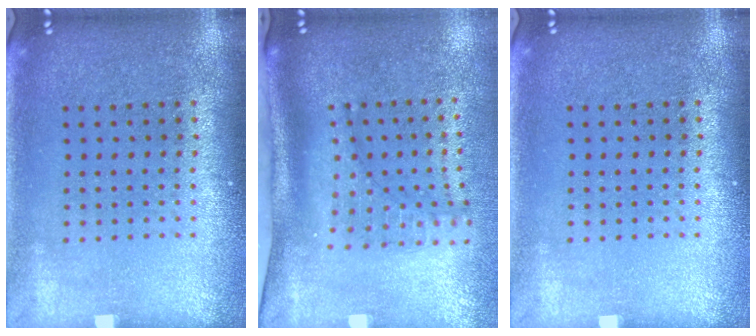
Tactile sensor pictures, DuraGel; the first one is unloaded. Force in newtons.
{"total": 2.0, "press": 1.5, "slide": 1.3}
{"total": 0.0}